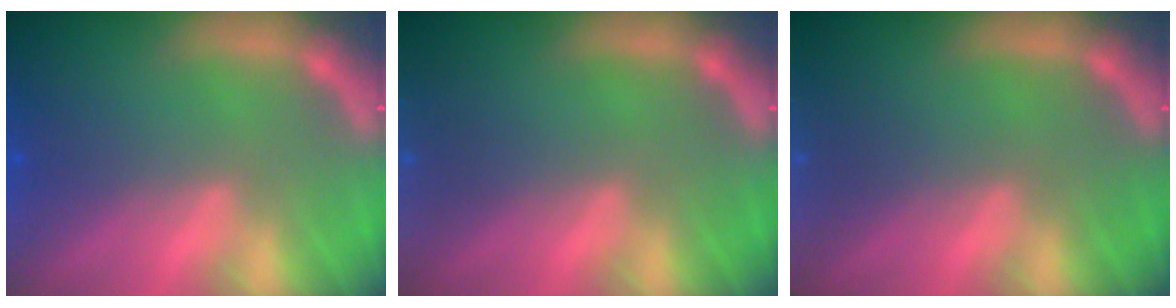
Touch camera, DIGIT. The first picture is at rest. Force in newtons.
{"total": 7.0}
{"total": 7.4}